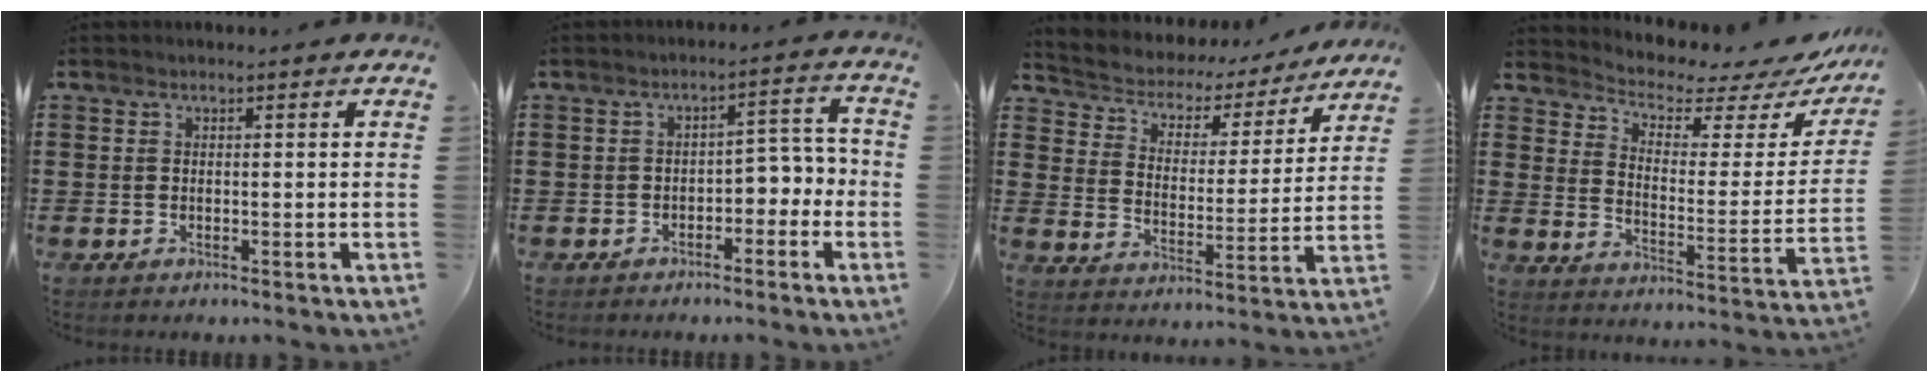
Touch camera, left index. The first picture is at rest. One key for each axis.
{"total": 3.5, "fx": -2.7, "fy": 1.6, "fz": 1.6, "tx": -0.033, "ty": 0.007, "tz": -0.058}
{"total": 3.6, "fx": 3.1, "fy": 1.7, "fz": 0.3, "tx": -0.031, "ty": -0.026, "tz": 0.043}
{"total": 3.6, "fx": 3.2, "fy": 1.2, "fz": 1.3, "tx": -0.039, "ty": -0.031, "tz": 0.046}